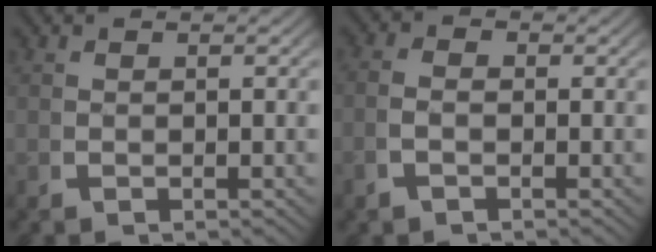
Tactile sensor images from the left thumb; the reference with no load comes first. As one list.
[{"total": 1.4, "force": [-0.8, 0.8, 0.8], "torque": [-0.019, -0.005, -0.014]}]